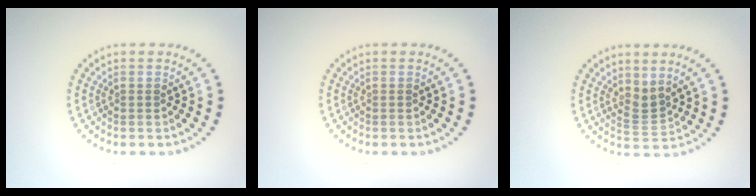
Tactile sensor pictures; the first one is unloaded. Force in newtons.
{"total": 0.0}
{"total": 2.0, "press": 1.3, "slide": 1.5}